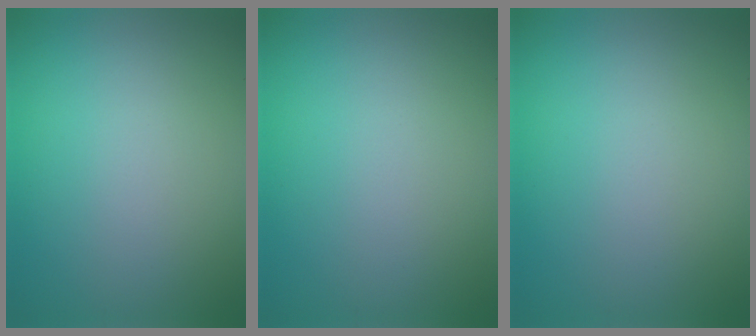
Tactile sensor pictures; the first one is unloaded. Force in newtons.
{"total": 0.0}
{"total": 0.0}